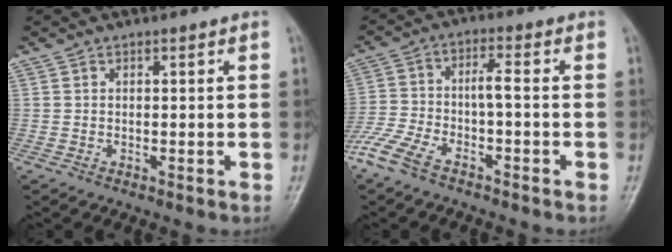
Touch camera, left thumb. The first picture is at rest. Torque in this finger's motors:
{"motor_torque": [0.74, 1.50, 1.54, 1.23, 0.36]}